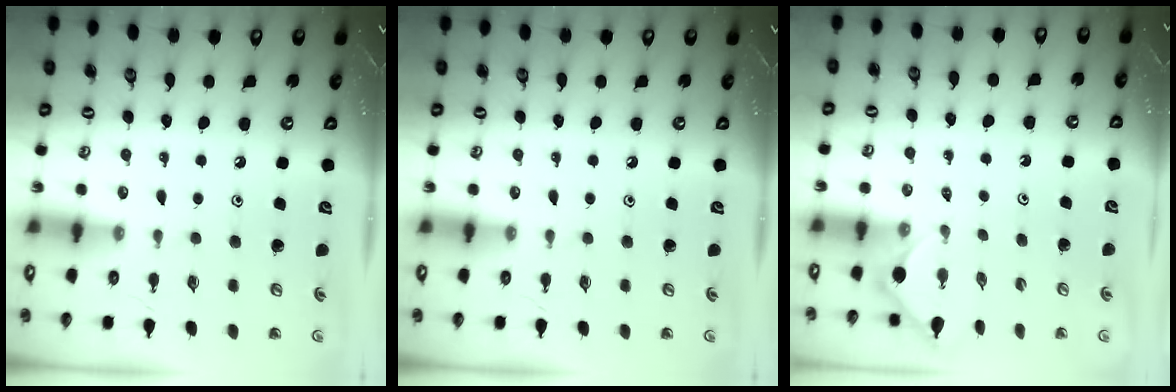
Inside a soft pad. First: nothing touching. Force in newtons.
{"total": 0.0}
{"total": 1.8, "press": 1.8, "slide": 0.4}